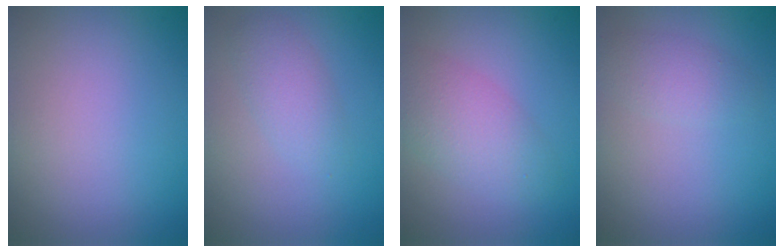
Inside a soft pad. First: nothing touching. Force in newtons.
{"total": 2.4, "press": 2.4, "slide": 0.2}
{"total": 3.9, "press": 3.9, "slide": 0.1}
{"total": 2.0, "press": 2.0, "slide": 0.1}